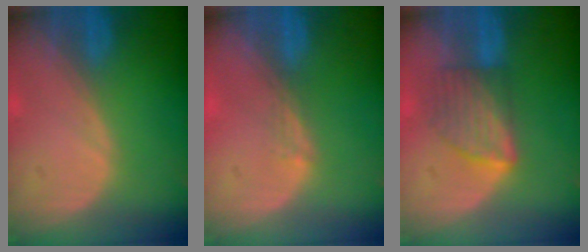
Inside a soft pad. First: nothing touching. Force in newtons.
{"total": 1.5, "press": 1.0, "slide": 1.0}
{"total": 5.9, "press": 5.7, "slide": 1.5}